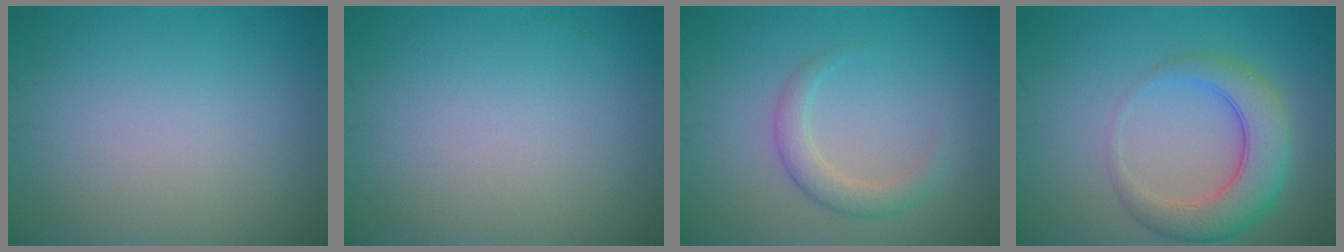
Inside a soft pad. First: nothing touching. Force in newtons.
{"total": 0.0}
{"total": 2.5, "press": 2.5, "slide": 0.2}
{"total": 5.6, "press": 5.6, "slide": 0.3}